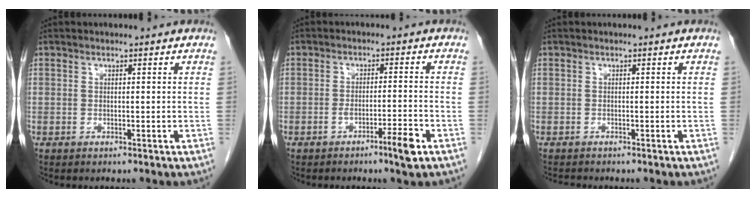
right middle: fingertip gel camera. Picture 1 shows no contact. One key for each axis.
{"total": 4.2, "fx": -2.6, "fy": -0.1, "fz": 3.3, "tx": -0.053, "ty": -0.001, "tz": -0.044}
{"total": 1.2, "fx": -1.2, "fy": 0.2, "fz": 0.3, "tx": -0.013, "ty": -0.006, "tz": -0.017}